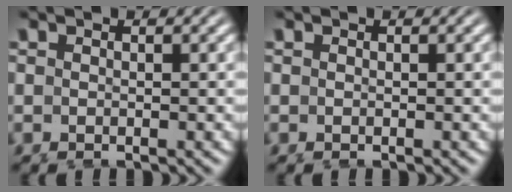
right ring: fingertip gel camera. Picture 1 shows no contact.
{"total": 0.0}